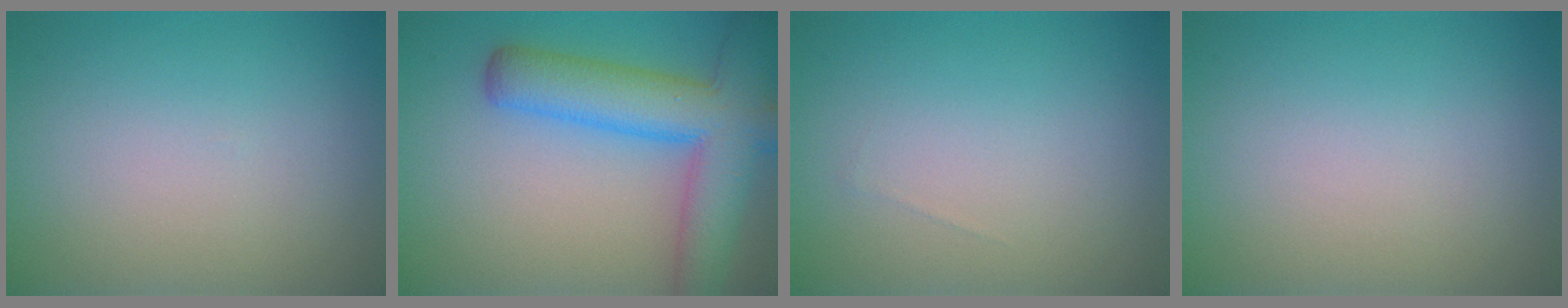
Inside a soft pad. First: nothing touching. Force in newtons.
{"total": 8.5, "press": 8.4, "slide": 0.5}
{"total": 0.0}
{"total": 0.0}